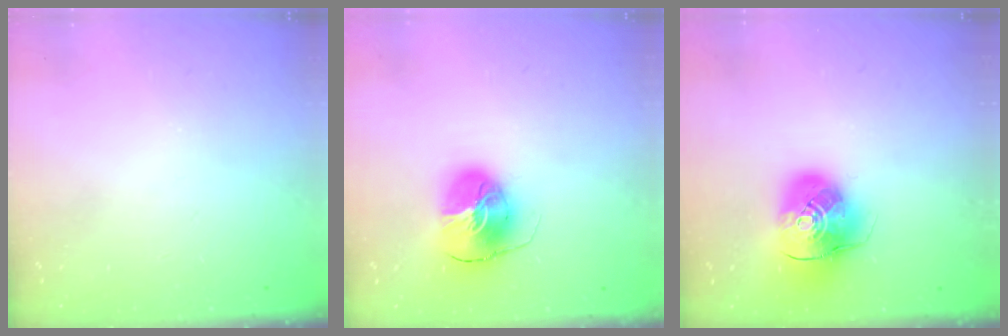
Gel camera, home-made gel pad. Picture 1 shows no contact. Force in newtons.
{"total": 9.3, "press": 9.2, "slide": 1.3}
{"total": 10.9, "press": 10.7, "slide": 1.8}